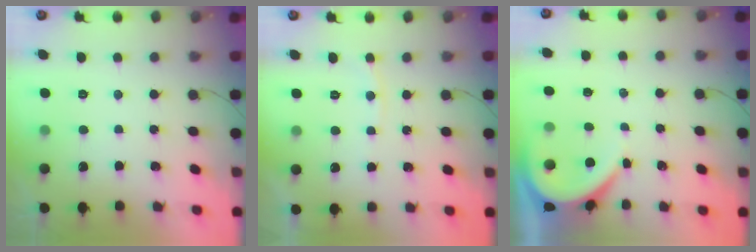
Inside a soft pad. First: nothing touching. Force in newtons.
{"total": 5.8, "press": 5.7, "slide": 0.6}
{"total": 4.7, "press": 4.6, "slide": 0.6}